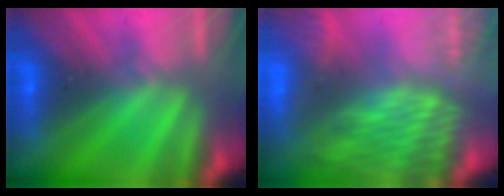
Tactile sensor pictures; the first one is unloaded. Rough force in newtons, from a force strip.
{"total": 9.6}